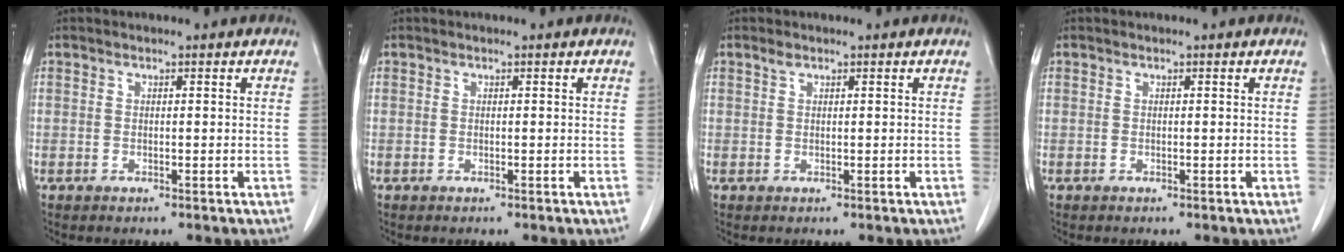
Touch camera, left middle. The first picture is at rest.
{"total": 0.0}
{"total": 0.7, "force": [0.5, 0.3, 0.4], "torque": [-0.009, 0.004, 0.010]}
{"total": 0.0}